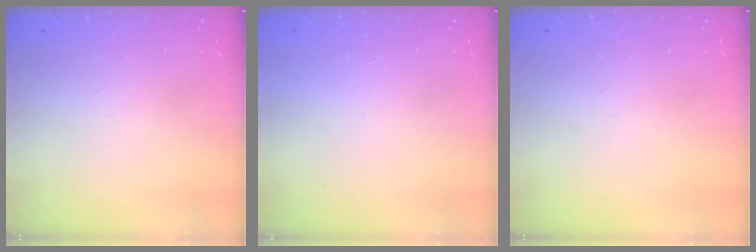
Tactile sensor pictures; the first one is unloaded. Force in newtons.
{"total": 1.5, "press": 1.5, "slide": 0.1}
{"total": 0.0}